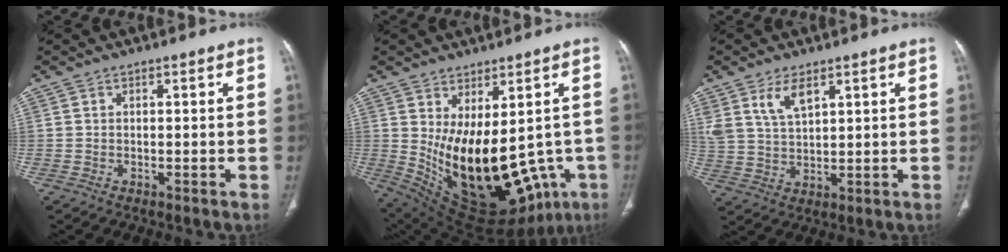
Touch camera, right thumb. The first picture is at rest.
{"total": 23.5, "force": [-3.8, 12.5, 19.6], "torque": [-0.276, -0.029, -0.016]}
{"total": 6.3, "force": [3.7, 2.8, 4.2], "torque": [-0.077, -0.020, 0.079]}